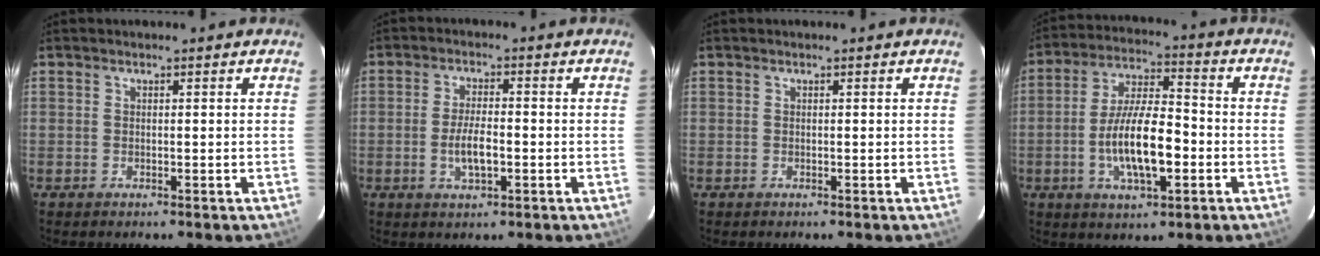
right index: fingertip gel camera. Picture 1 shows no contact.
{"total": 5.6, "force": [-1.5, 1.8, 5.0], "torque": [-0.100, -0.002, -0.026]}
{"total": 0.0}
{"total": 13.0, "force": [-3.3, 4.2, 11.8], "torque": [-0.229, -0.001, -0.059]}